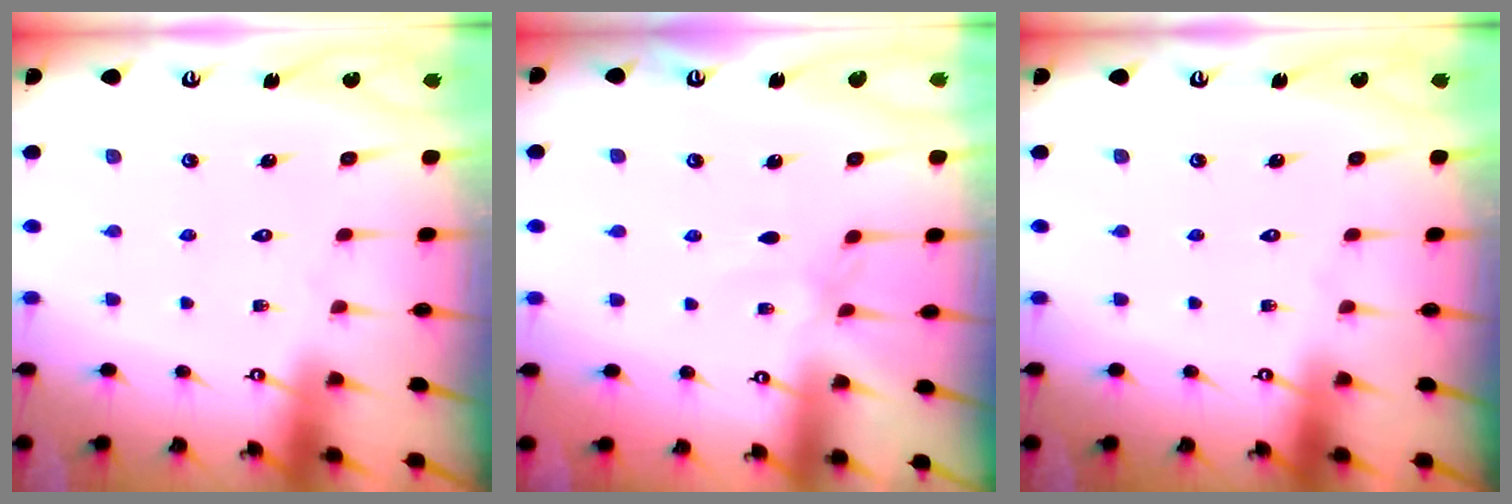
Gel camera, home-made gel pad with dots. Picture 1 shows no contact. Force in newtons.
{"total": 2.4, "press": 2.4, "slide": 0.5}
{"total": 0.0}